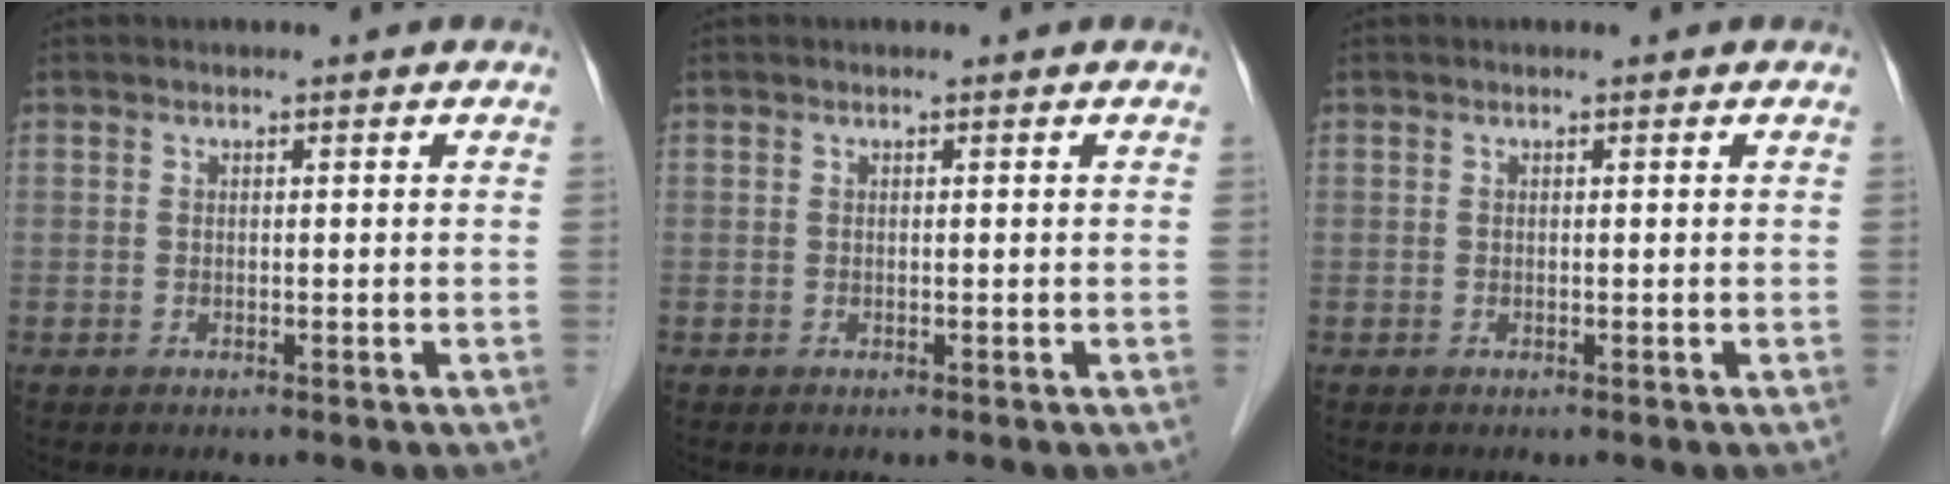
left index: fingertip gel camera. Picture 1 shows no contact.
{"total": 0.0}
{"total": 0.0}